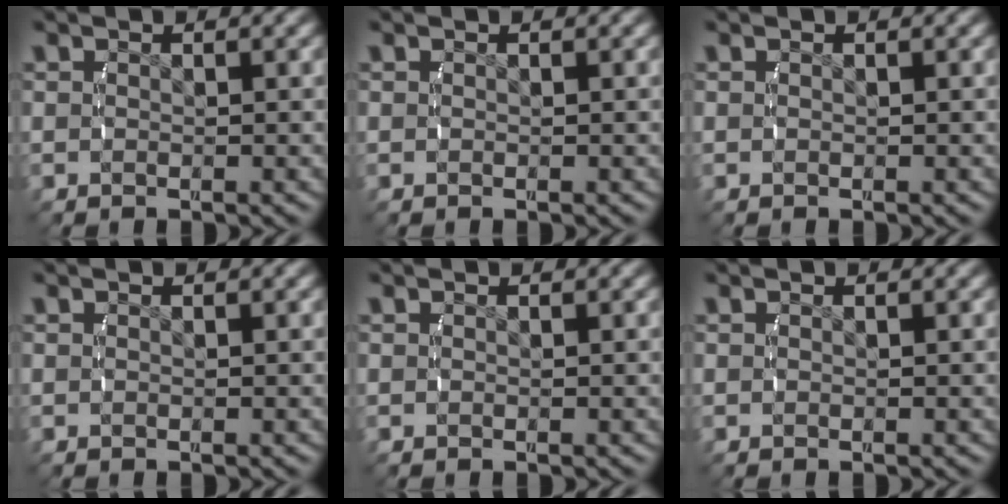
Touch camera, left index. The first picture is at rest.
{"total": 0.0}
{"total": 0.0}
{"total": 0.0}
{"total": 0.0}
{"total": 0.0}